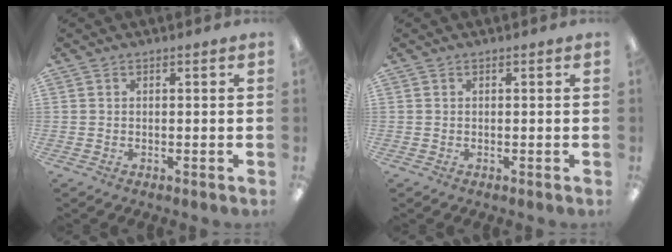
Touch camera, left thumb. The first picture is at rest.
{"total": 0.0}